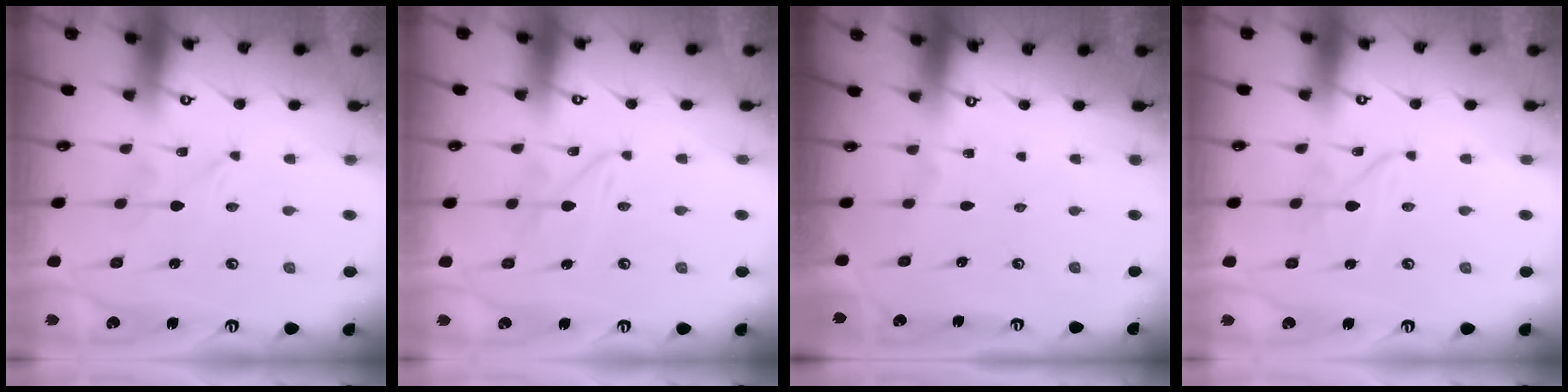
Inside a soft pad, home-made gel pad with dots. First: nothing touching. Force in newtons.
{"total": 2.5, "press": 2.5, "slide": 0.3}
{"total": 0.0}
{"total": 1.9, "press": 1.9, "slide": 0.2}